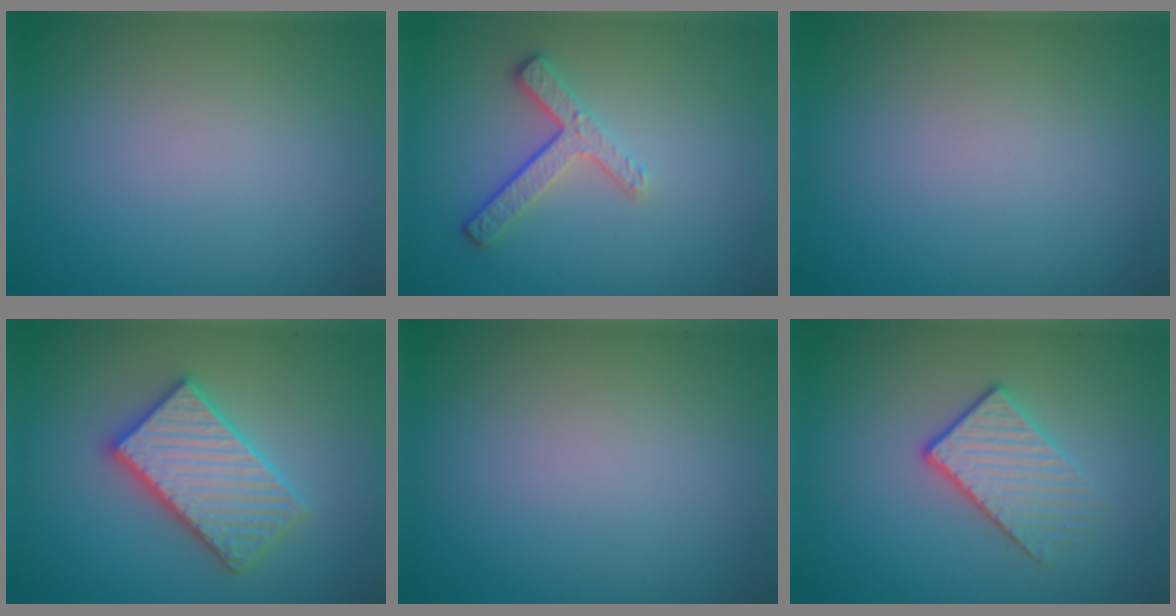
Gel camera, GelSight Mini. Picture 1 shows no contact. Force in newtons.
{"total": 3.4, "press": 2.6, "slide": 2.3}
{"total": 0.0}
{"total": 5.6, "press": 5.5, "slide": 0.8}
{"total": 0.0}
{"total": 3.0, "press": 2.7, "slide": 1.4}